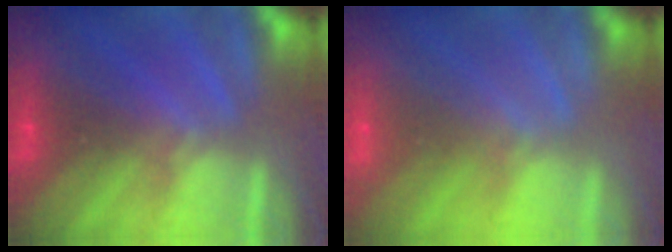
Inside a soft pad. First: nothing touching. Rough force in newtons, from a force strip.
{"total": 1.8}